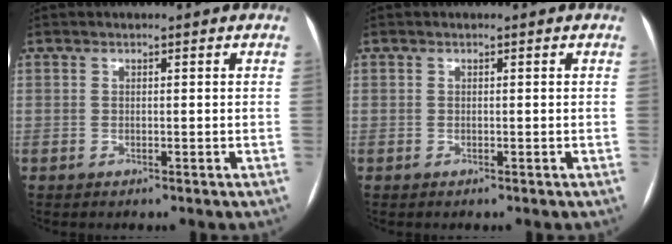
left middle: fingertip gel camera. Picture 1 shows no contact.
{"total": 0.0}